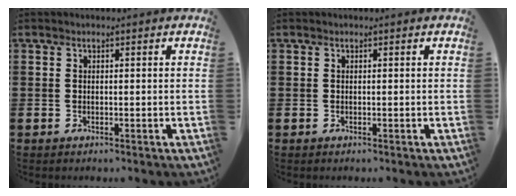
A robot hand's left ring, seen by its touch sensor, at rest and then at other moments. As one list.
[{"total": 0.0}]